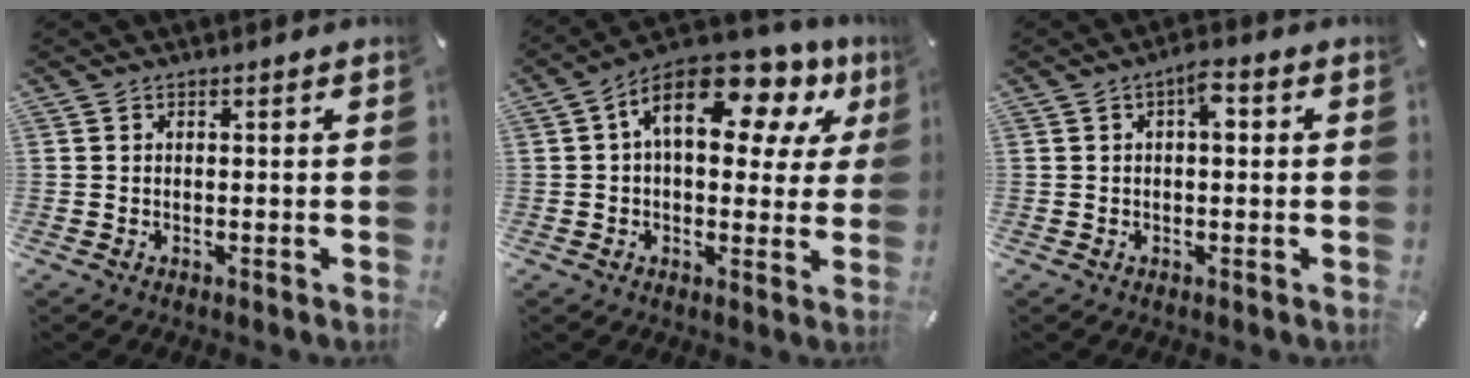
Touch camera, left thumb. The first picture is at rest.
{"total": 17.2, "force": [7.3, 8.9, 12.8], "torque": [-0.195, -0.033, 0.121]}
{"total": 4.0, "force": [0.6, 1.7, 3.6], "torque": [-0.051, 0.004, 0.001]}